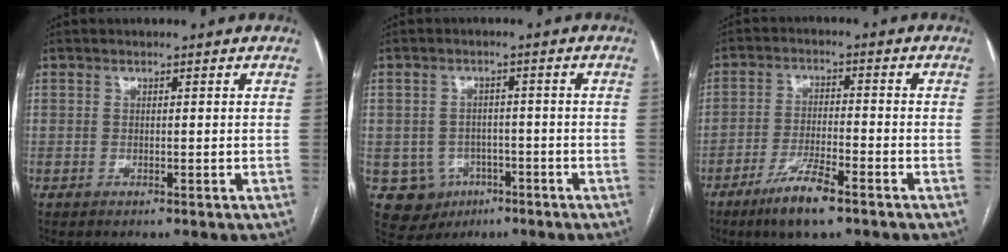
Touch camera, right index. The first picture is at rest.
{"total": 7.2, "force": [-2.5, 6.6, 1.4], "torque": [-0.027, 0.010, -0.024]}
{"total": 7.7, "force": [-5.1, 1.1, 5.7], "torque": [-0.111, -0.010, -0.090]}